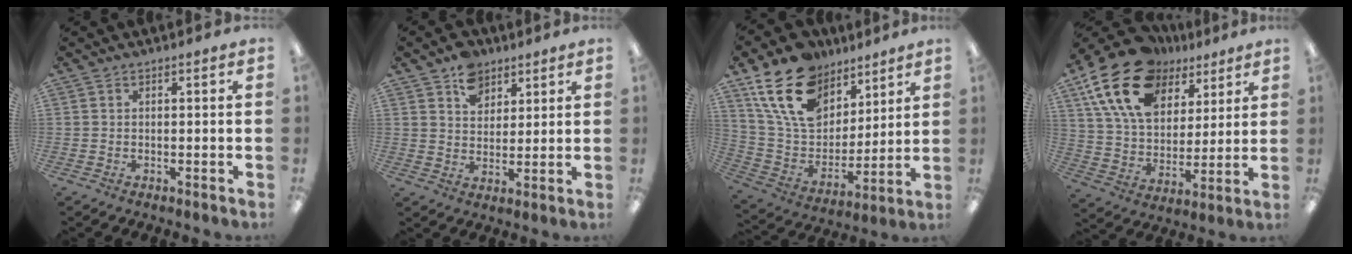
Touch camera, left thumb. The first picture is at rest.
{"total": 8.4, "force": [5.4, 5.9, 2.6], "torque": [-0.036, -0.021, 0.098]}
{"total": 20.2, "force": [12.1, 12.9, 9.8], "torque": [-0.186, -0.048, 0.228]}
{"total": 20.8, "force": [11.5, 13.1, 11.3], "torque": [-0.212, -0.045, 0.211]}